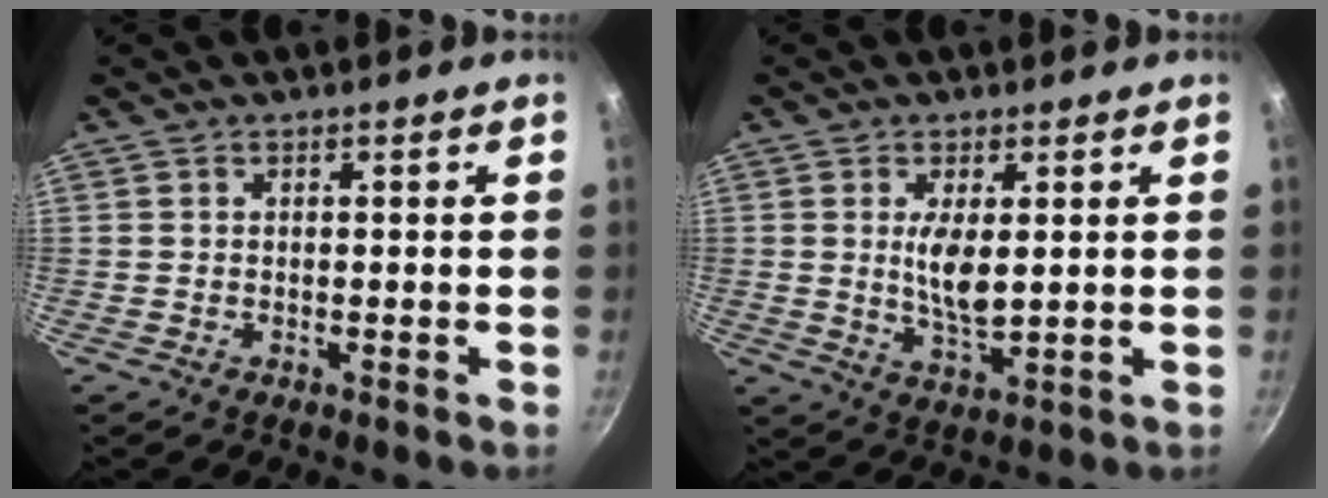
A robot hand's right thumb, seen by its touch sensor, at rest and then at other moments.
{"total": 6.5, "force": [1.1, 2.5, 5.9], "torque": [-0.106, -0.019, 0.027]}